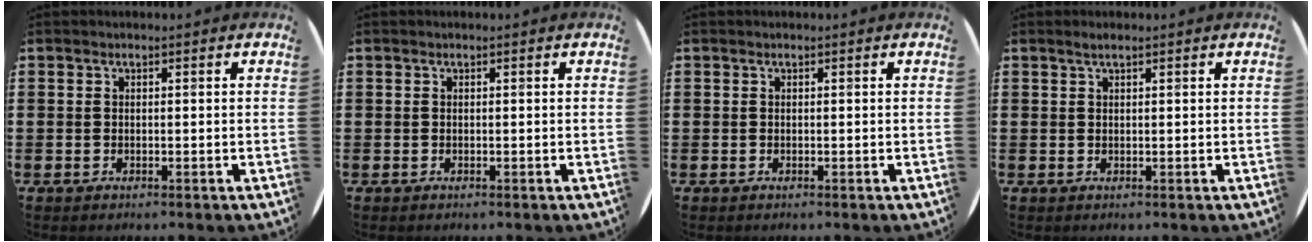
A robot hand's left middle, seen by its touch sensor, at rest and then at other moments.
{"total": 0.0}
{"total": 0.0}
{"total": 0.9, "force": [0.6, 0.0, 0.6], "torque": [-0.012, 0.002, 0.011]}